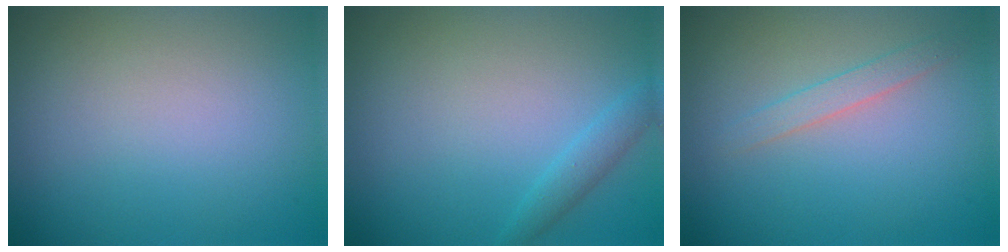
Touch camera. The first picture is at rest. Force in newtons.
{"total": 1.5, "press": 1.5, "slide": 0.1}
{"total": 1.4, "press": 1.3, "slide": 0.1}